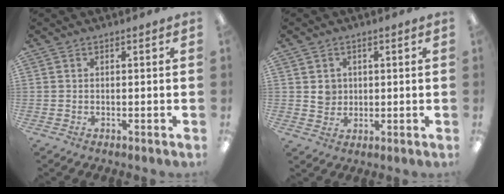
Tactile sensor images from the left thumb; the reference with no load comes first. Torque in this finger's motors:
{"motor_torque": [0.63, 0.58, 0.37, -0.58, -0.02]}